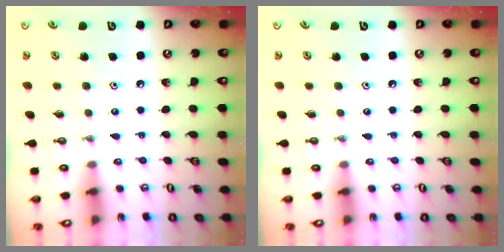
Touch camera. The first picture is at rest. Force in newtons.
{"total": 0.0}